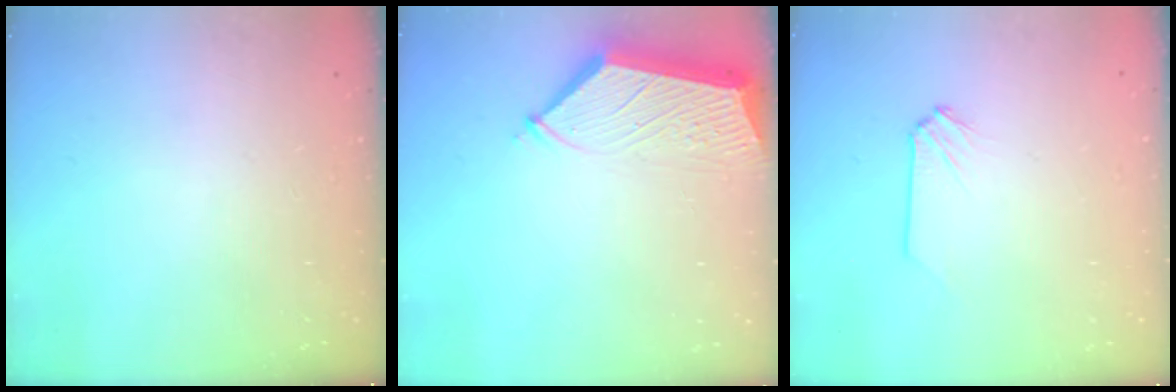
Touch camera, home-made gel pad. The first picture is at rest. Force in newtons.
{"total": 6.1, "press": 6.0, "slide": 0.8}
{"total": 0.0}